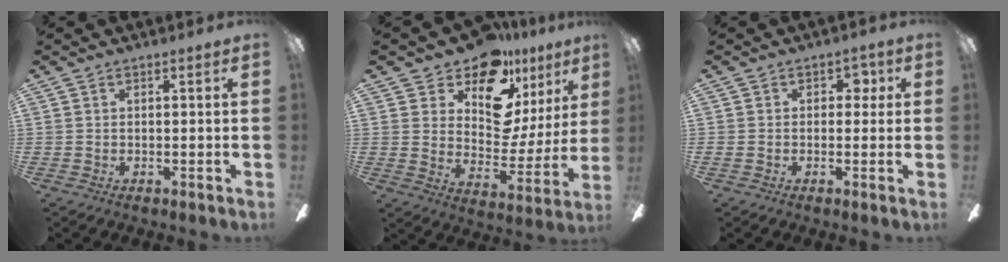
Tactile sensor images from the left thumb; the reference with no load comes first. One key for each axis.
{"total": 16.1, "fx": 12.2, "fy": 8.0, "fz": 6.8, "tx": -0.109, "ty": -0.099, "tz": 0.215}
{"total": 3.0, "fx": 0.3, "fy": 2.3, "fz": 1.9, "tx": -0.024, "ty": 0.005, "tz": -0.001}